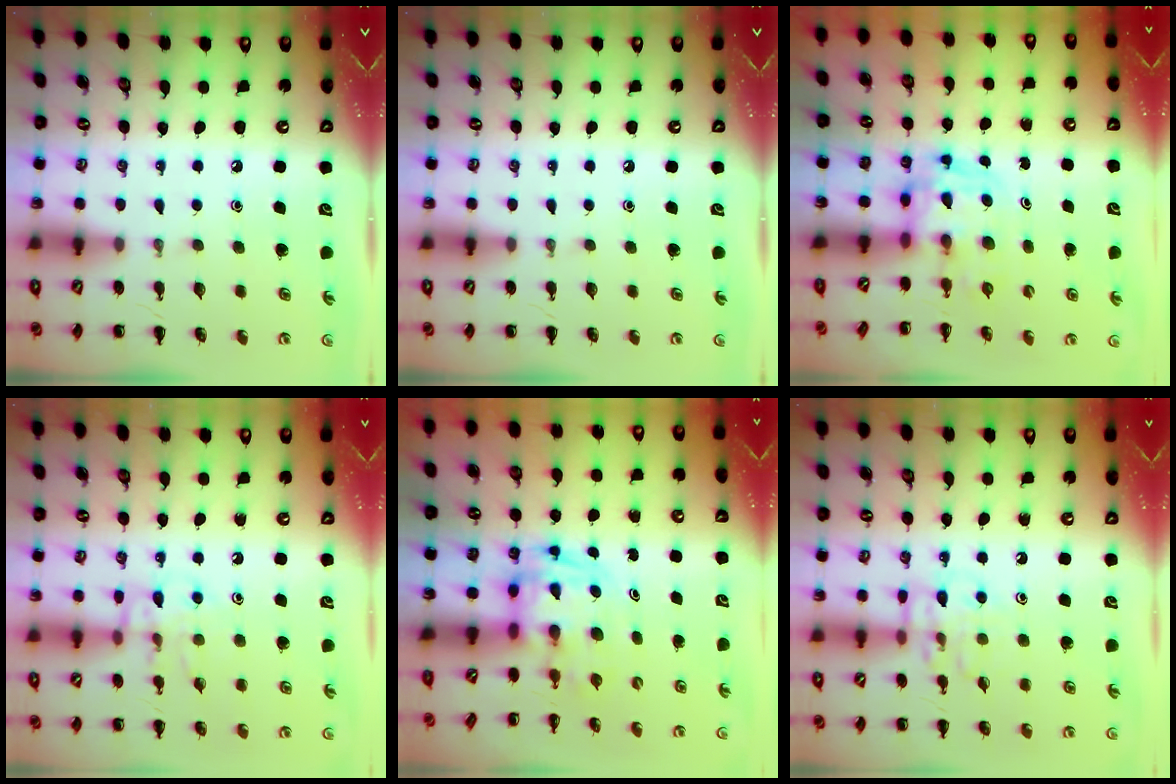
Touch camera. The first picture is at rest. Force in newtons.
{"total": 0.0}
{"total": 3.7, "press": 3.6, "slide": 0.6}
{"total": 11.1, "press": 11.1, "slide": 0.7}
{"total": 2.6, "press": 2.6, "slide": 0.5}
{"total": 9.6, "press": 9.6, "slide": 0.6}